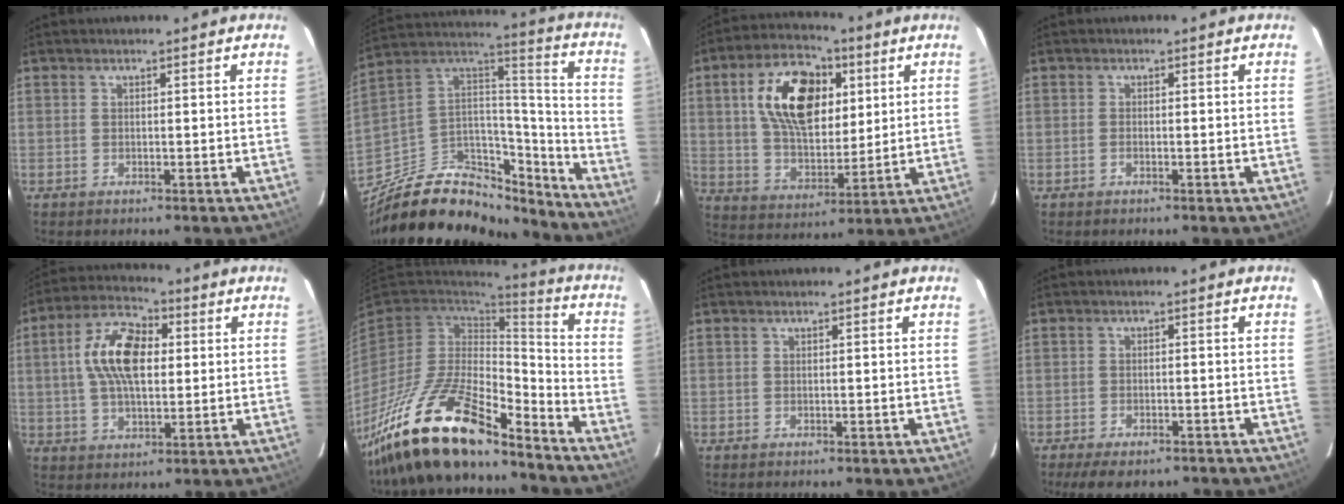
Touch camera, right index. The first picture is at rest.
{"total": 27.6, "force": [-21.7, 12.3, 11.7], "torque": [-0.230, 0.055, -0.331]}
{"total": 17.6, "force": [5.4, 10.4, 13.2], "torque": [-0.240, 0.023, 0.099]}
{"total": 0.8, "force": [-0.4, 0.4, 0.5], "torque": [-0.012, 0.001, -0.008]}
{"total": 13.0, "force": [2.0, 6.7, 10.9], "torque": [-0.206, 0.023, 0.031]}
{"total": 23.0, "force": [-17.4, 6.9, 13.3], "torque": [-0.269, -0.027, -0.310]}
{"total": 0.0}
{"total": 9.0, "force": [-7.2, 3.1, 4.4], "torque": [-0.098, -0.018, -0.102]}